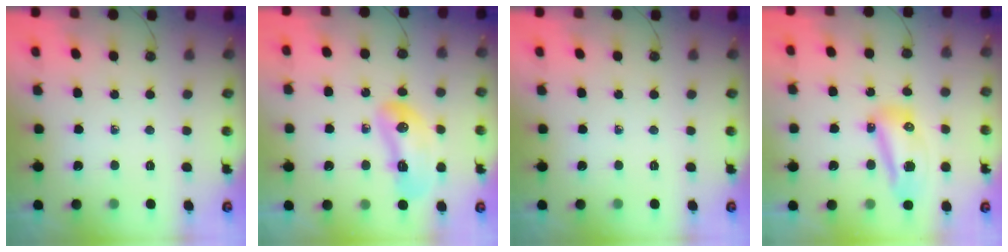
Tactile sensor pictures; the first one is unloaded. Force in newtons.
{"total": 14.8, "press": 12.3, "slide": 8.2}
{"total": 0.0}
{"total": 17.3, "press": 12.3, "slide": 12.1}